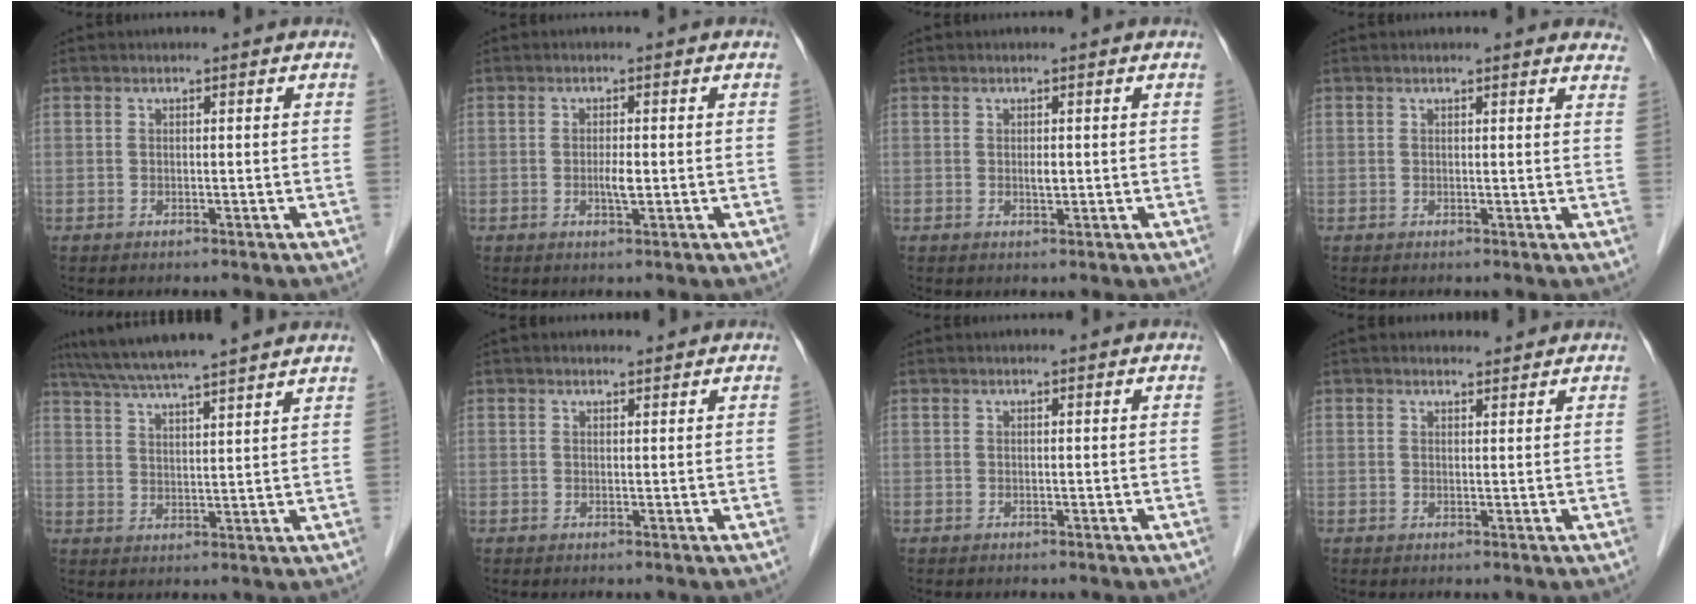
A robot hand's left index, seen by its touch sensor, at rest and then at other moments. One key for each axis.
{"total": 1.8, "fx": -0.2, "fy": 0.3, "fz": 1.8, "tx": -0.037, "ty": -0.001, "tz": -0.004}
{"total": 1.0, "fx": 0.1, "fy": 0.4, "fz": 0.9, "tx": -0.018, "ty": -0.002, "tz": 0.004}
{"total": 7.0, "fx": 6.5, "fy": 1.5, "fz": 2.1, "tx": -0.005, "ty": 0.002, "tz": 0.050}
{"total": 15.2, "fx": 13.2, "fy": -0.3, "fz": 7.5, "tx": -0.133, "ty": 0.036, "tz": 0.191}
{"total": 1.1, "fx": 1.0, "fy": 0.3, "fz": 0.2, "tx": -0.013, "ty": 0.004, "tz": 0.015}
{"total": 0.0}
{"total": 1.7, "fx": 1.6, "fy": 0.6, "fz": 0.1, "tx": -0.007, "ty": 0.004, "tz": 0.024}